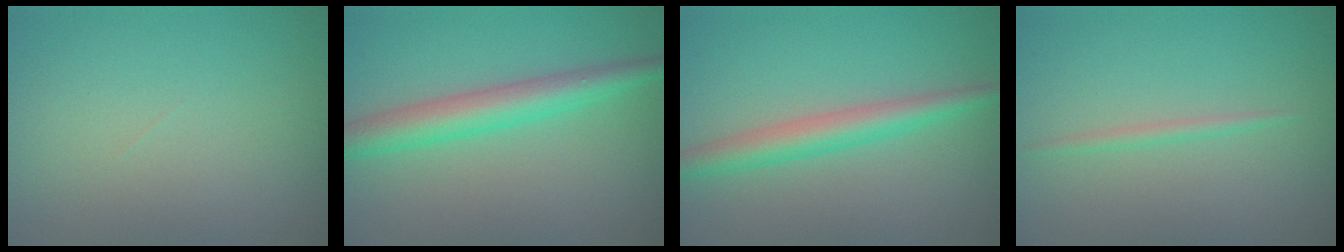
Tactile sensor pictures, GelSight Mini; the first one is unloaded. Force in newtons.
{"total": 4.0, "press": 4.0, "slide": 0.2}
{"total": 3.2, "press": 3.2, "slide": 0.1}
{"total": 0.9, "press": 0.9, "slide": 0.1}